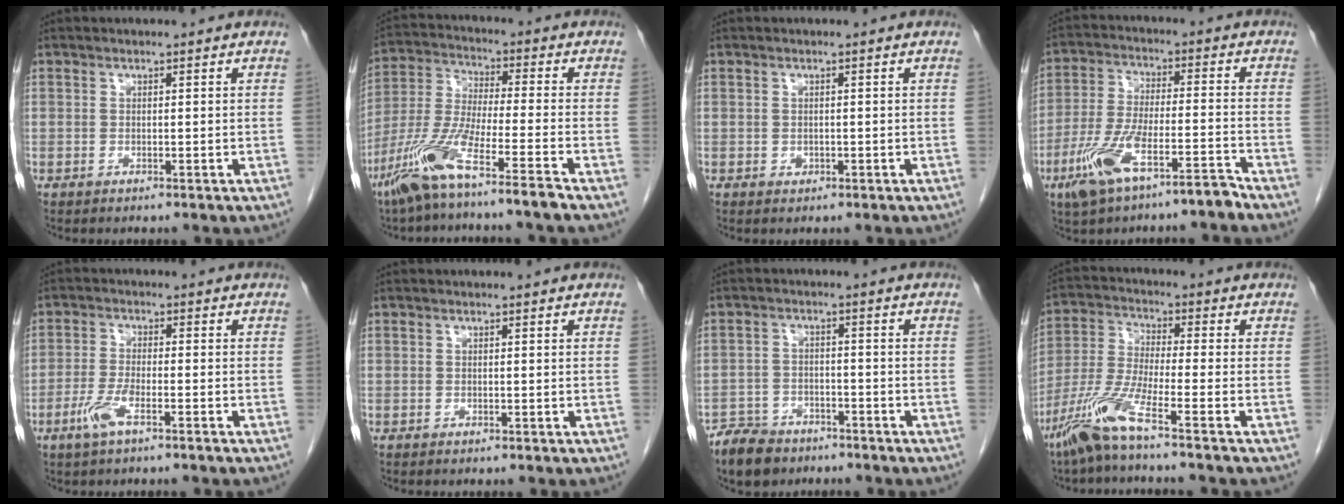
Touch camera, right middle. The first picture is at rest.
{"total": 11.4, "force": [-7.8, -0.8, 8.3], "torque": [-0.178, -0.030, -0.154]}
{"total": 0.7, "force": [-0.2, 0.6, 0.3], "torque": [-0.005, 0.002, -0.002]}
{"total": 10.6, "force": [-7.2, 2.1, 7.5], "torque": [-0.154, 0.000, -0.131]}
{"total": 4.4, "force": [-2.6, 0.7, 3.5], "torque": [-0.080, -0.004, -0.055]}
{"total": 0.0}
{"total": 6.5, "force": [-5.2, 3.5, 1.8], "torque": [-0.041, 0.000, -0.092]}
{"total": 8.6, "force": [-5.9, -0.9, 6.2], "torque": [-0.138, -0.025, -0.125]}